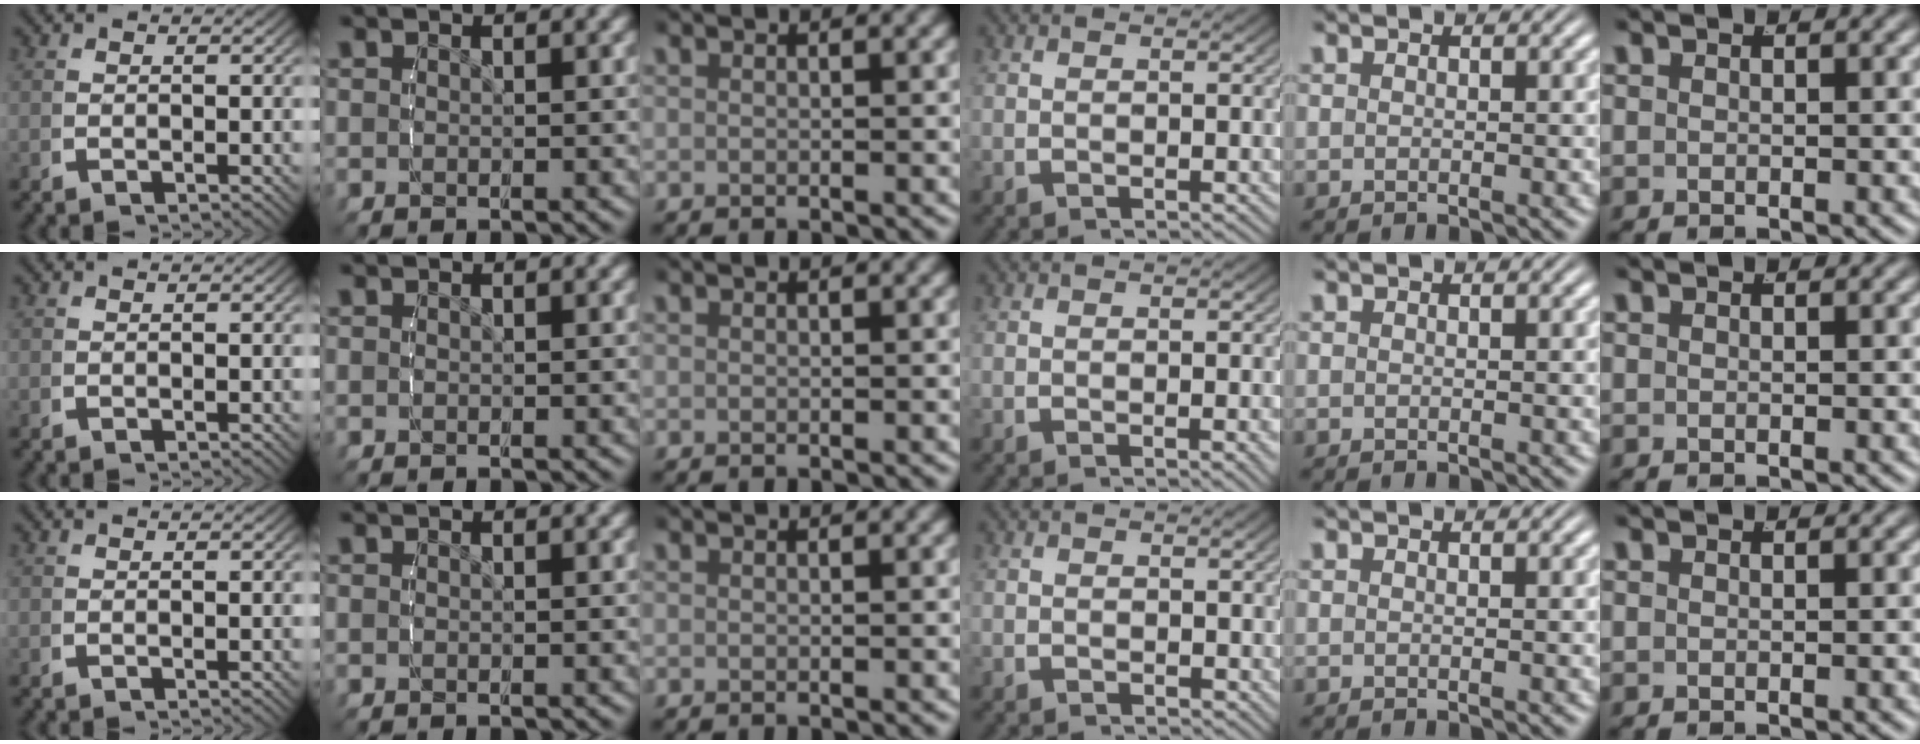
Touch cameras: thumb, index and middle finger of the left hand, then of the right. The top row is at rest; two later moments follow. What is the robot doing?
{"motion": "lift_and_place", "object": "cubes"}